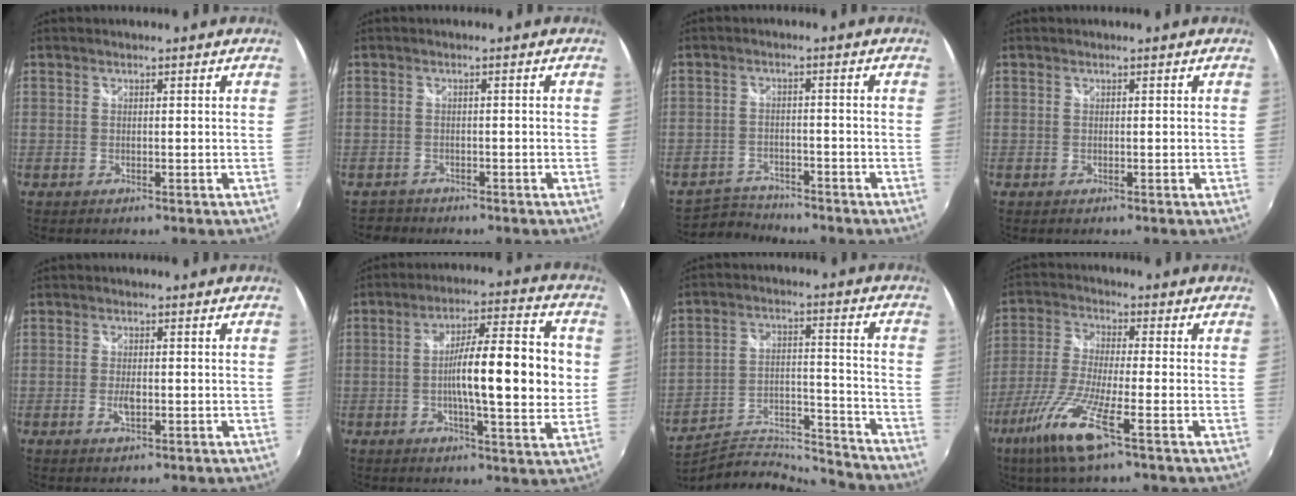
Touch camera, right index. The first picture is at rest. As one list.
[{"total": 2.2, "force": [-1.9, 1.1, -0.1], "torque": [-0.004, -0.002, -0.032]}, {"total": 5.3, "force": [-5.1, 1.2, -0.3], "torque": [-0.011, 0.008, -0.092]}, {"total": 0.0}, {"total": 2.2, "force": [-0.5, 1.0, 1.9], "torque": [-0.036, -0.005, -0.007]}, {"total": 15.5, "force": [0.1, 3.0, 15.2], "torque": [-0.245, 0.007, -0.004]}, {"total": 17.9, "force": [-17.5, 2.0, 3.3], "torque": [-0.065, 0.022, -0.271]}, {"total": 11.8, "force": [-6.2, 0.7, 10.0], "torque": [-0.229, -0.018, -0.126]}]